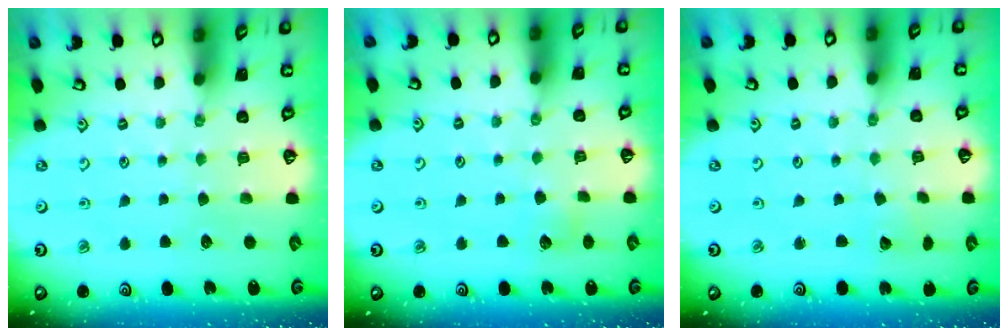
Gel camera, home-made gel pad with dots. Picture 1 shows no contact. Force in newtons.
{"total": 3.9, "press": 3.8, "slide": 0.5}
{"total": 1.8, "press": 1.8, "slide": 0.1}